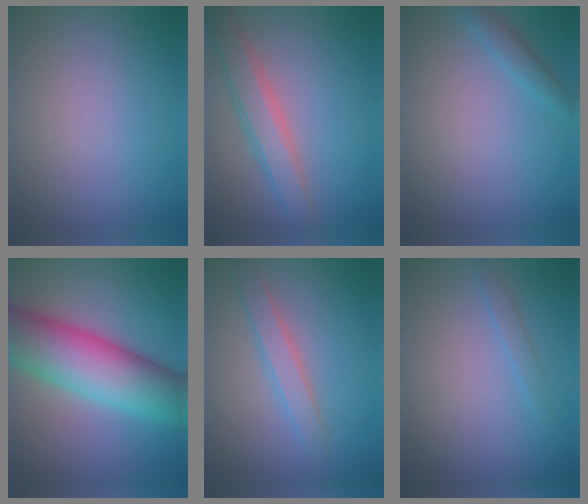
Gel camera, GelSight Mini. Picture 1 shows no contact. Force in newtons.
{"total": 3.5, "press": 3.5, "slide": 0.2}
{"total": 1.5, "press": 1.5, "slide": 0.1}
{"total": 11.1, "press": 11.1, "slide": 0.5}
{"total": 2.3, "press": 2.3, "slide": 0.1}
{"total": 0.9, "press": 0.9, "slide": 0.0}